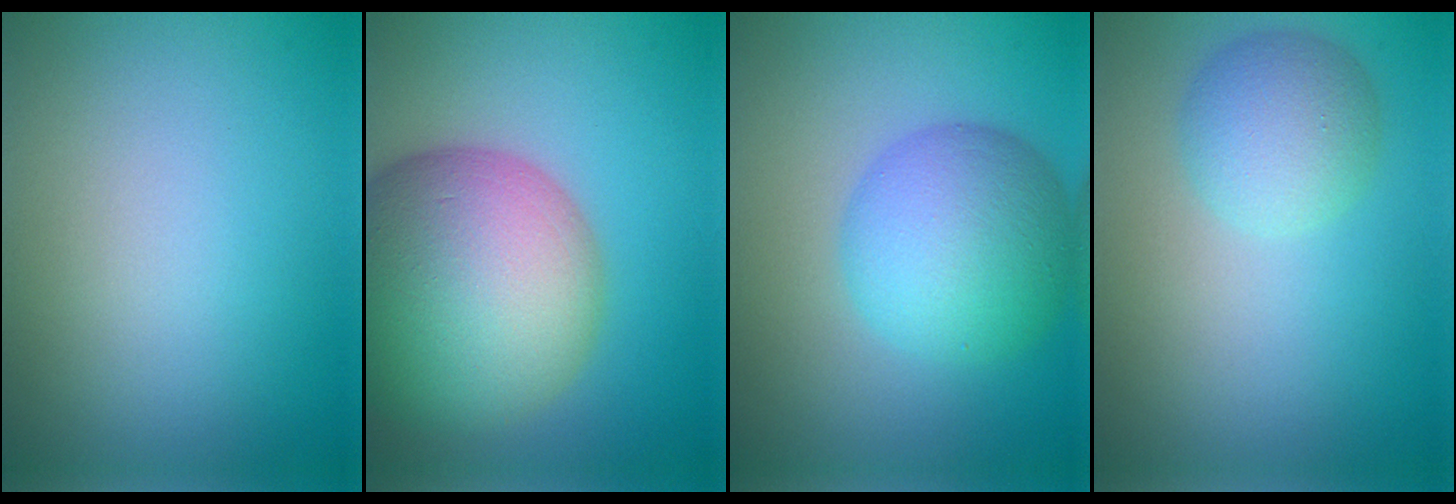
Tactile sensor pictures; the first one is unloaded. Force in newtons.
{"total": 15.3, "press": 15.3, "slide": 0.9}
{"total": 7.1, "press": 7.1, "slide": 0.0}
{"total": 3.6, "press": 3.6, "slide": 0.1}